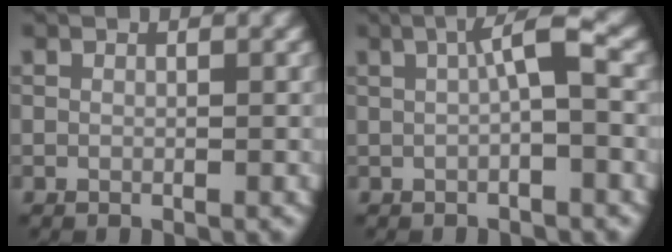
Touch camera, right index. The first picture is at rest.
{"total": 3.2, "force": [0.3, 0.4, 3.2], "torque": [-0.053, 0.011, 0.001]}